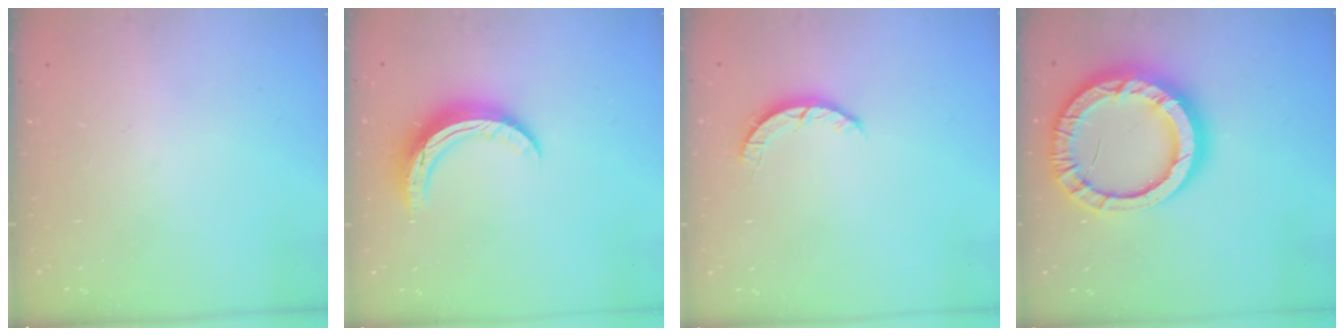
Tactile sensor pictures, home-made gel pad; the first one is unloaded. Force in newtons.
{"total": 10.5, "press": 10.5, "slide": 0.2}
{"total": 2.7, "press": 2.7, "slide": 0.4}
{"total": 20.3, "press": 20.2, "slide": 2.0}